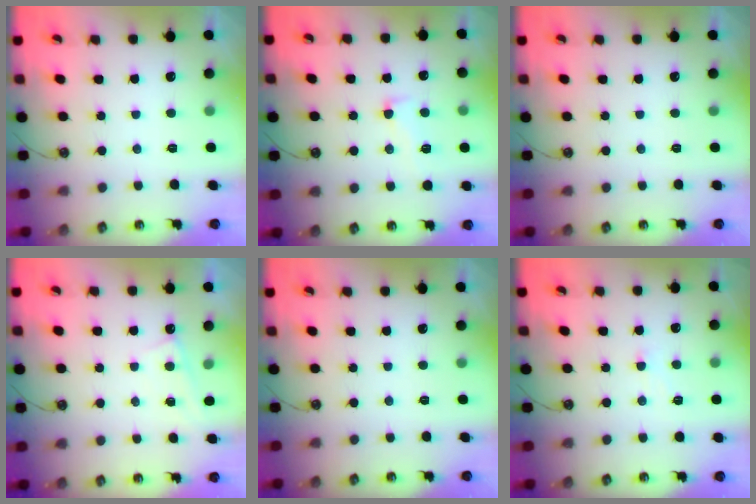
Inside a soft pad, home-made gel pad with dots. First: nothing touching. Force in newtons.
{"total": 1.8, "press": 0.0, "slide": 1.8}
{"total": 0.0}
{"total": 1.8, "press": 1.8, "slide": 0.3}
{"total": 0.0}
{"total": 2.0, "press": 2.0, "slide": 0.2}